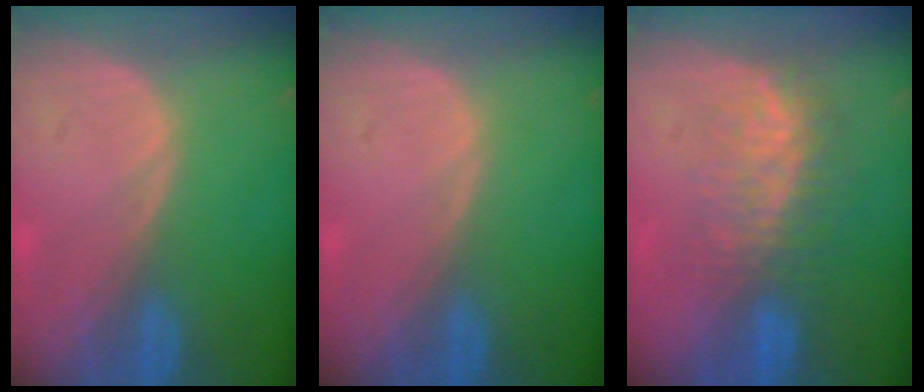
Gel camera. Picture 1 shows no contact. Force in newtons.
{"total": 0.0}
{"total": 8.0, "press": 7.4, "slide": 3.0}